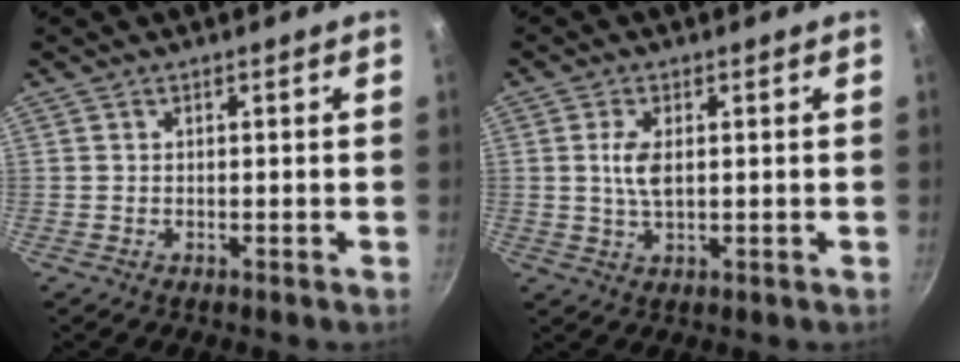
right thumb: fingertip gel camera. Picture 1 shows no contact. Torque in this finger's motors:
{"motor_torque": [0.36, 0.34, 0.51, 0.04, 0.03]}